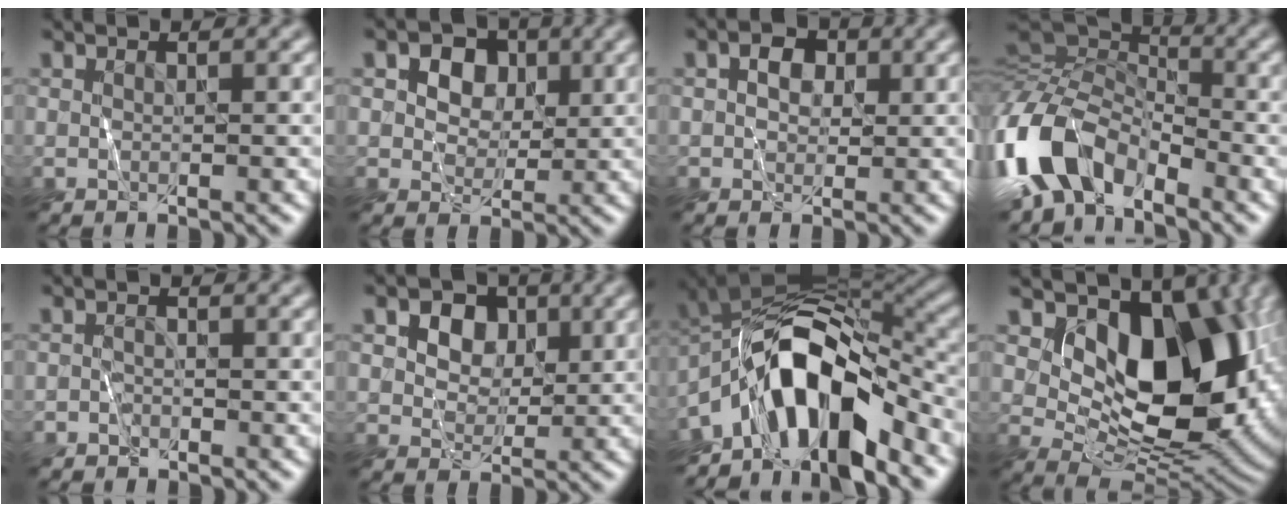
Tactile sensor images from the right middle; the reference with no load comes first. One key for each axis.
{"total": 5.7, "fx": 2.6, "fy": 4.1, "fz": 3.1, "tx": -0.043, "ty": 0.026, "tz": 0.017}
{"total": 1.8, "fx": 0.5, "fy": 1.5, "fz": 0.8, "tx": -0.013, "ty": 0.011, "tz": 0.006}
{"total": 11.3, "fx": -5.4, "fy": 6.8, "fz": 7.2, "tx": -0.150, "ty": -0.004, "tz": -0.112}
{"total": 0.8, "fx": -0.7, "fy": 0.3, "fz": -0.3, "tx": 0.008, "ty": 0.010, "tz": -0.013}
{"total": 6.3, "fx": 3.1, "fy": 4.4, "fz": 3.4, "tx": -0.056, "ty": 0.025, "tz": 0.031}
{"total": 10.8, "fx": -5.6, "fy": 4.8, "fz": 7.9, "tx": -0.121, "ty": 0.020, "tz": -0.101}
{"total": 12.3, "fx": 2.7, "fy": 7.4, "fz": 9.4, "tx": -0.111, "ty": -0.007, "tz": 0.050}